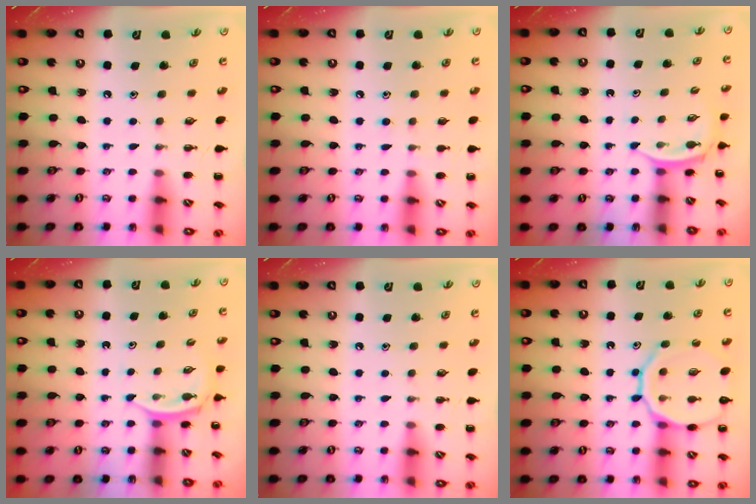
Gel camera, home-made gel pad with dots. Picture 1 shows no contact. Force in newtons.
{"total": 4.3, "press": 3.9, "slide": 1.8}
{"total": 2.3, "press": 2.1, "slide": 0.9}
{"total": 2.3, "press": 2.1, "slide": 0.9}
{"total": 0.0}
{"total": 14.6, "press": 14.4, "slide": 2.1}